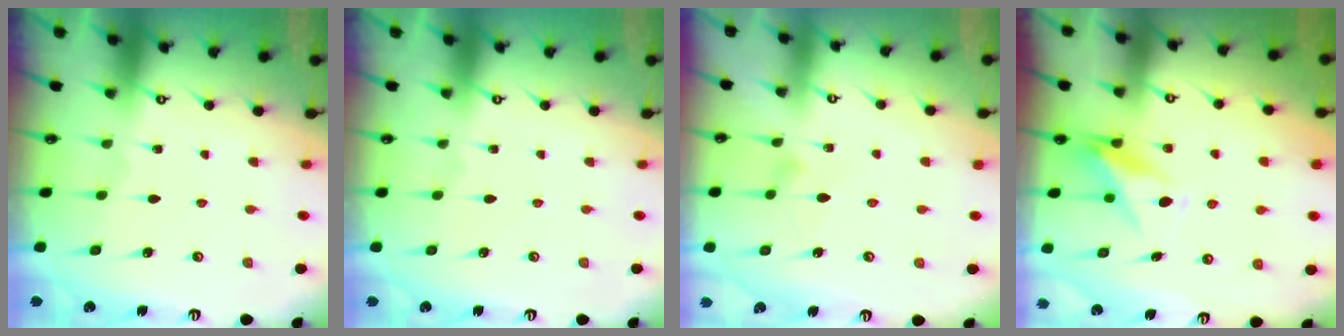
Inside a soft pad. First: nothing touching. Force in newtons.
{"total": 0.0}
{"total": 6.9, "press": 6.9, "slide": 0.4}
{"total": 9.7, "press": 9.7, "slide": 0.7}